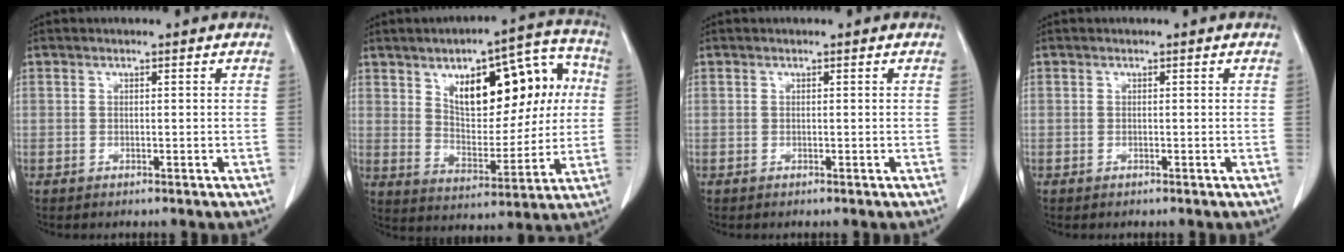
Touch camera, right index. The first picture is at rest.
{"total": 16.8, "force": [4.8, 7.5, 14.2], "torque": [-0.185, 0.040, 0.079]}
{"total": 0.0}
{"total": 0.0}